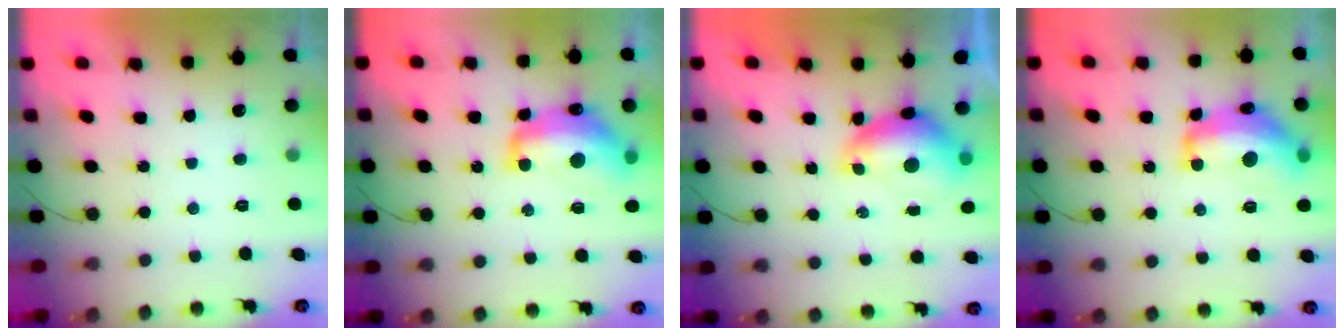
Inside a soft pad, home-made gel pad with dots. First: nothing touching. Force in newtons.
{"total": 15.0, "press": 14.9, "slide": 1.1}
{"total": 7.7, "press": 7.7, "slide": 0.8}
{"total": 15.7, "press": 15.6, "slide": 0.8}